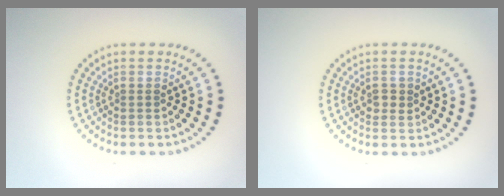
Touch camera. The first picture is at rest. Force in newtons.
{"total": 1.2, "press": 1.2, "slide": 0.1}